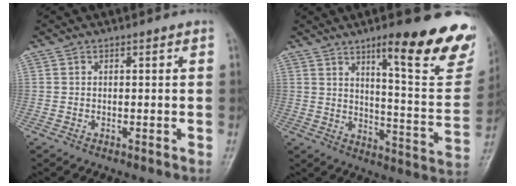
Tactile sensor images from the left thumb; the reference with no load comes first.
{"total": 22.0, "force": [13.6, 4.6, 16.7], "torque": [-0.179, -0.077, 0.188]}